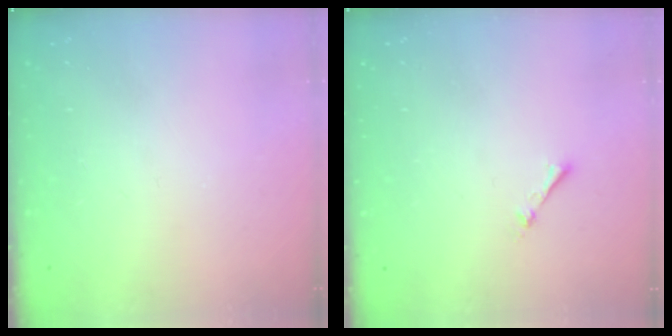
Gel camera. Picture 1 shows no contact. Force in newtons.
{"total": 1.7, "press": 1.7, "slide": 0.2}